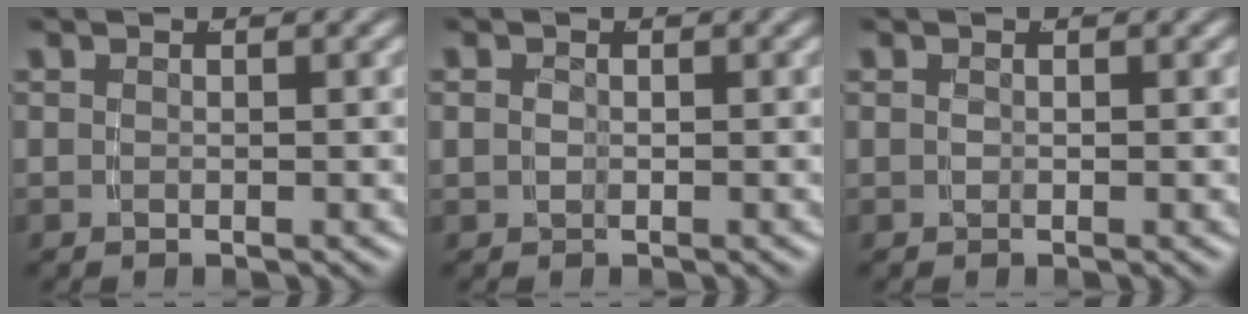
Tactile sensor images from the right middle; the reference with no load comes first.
{"total": 0.8, "force": [-0.1, 0.6, 0.5], "torque": [-0.016, -0.006, 0.002]}
{"total": 0.0}